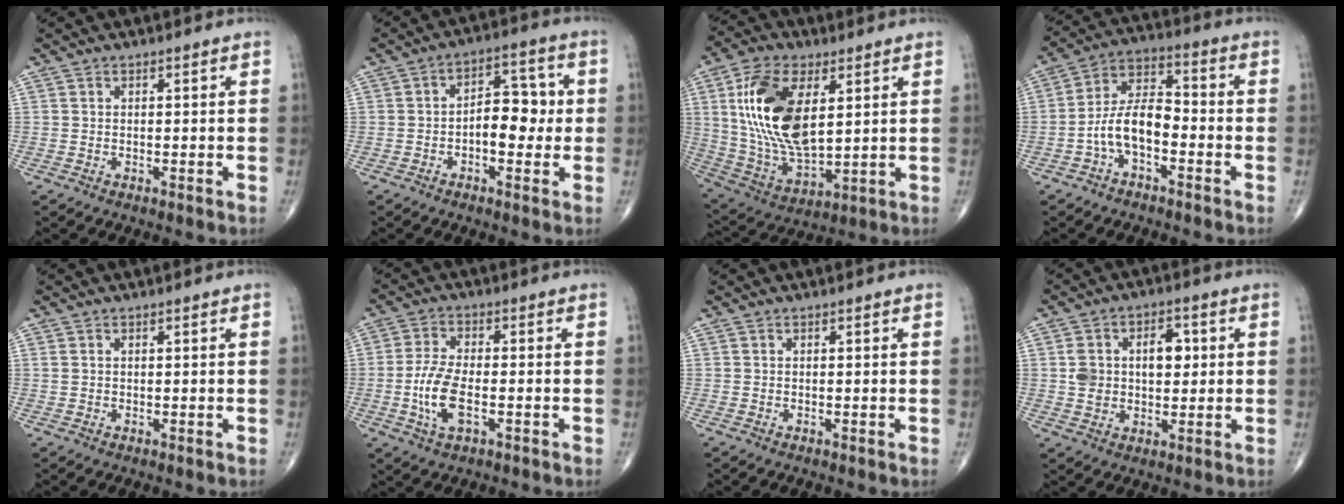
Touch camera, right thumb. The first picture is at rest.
{"total": 8.4, "force": [-0.7, 4.8, 6.8], "torque": [-0.074, 0.024, -0.016]}
{"total": 19.4, "force": [5.0, 9.8, 16.0], "torque": [-0.308, -0.020, 0.100]}
{"total": 9.5, "force": [-3.1, 4.8, 7.5], "torque": [-0.137, 0.045, -0.066]}
{"total": 0.7, "force": [0.3, 0.4, 0.5], "torque": [-0.016, 0.011, 0.011]}
{"total": 8.2, "force": [-2.0, 3.7, 7.0], "torque": [-0.152, 0.007, -0.039]}
{"total": 0.0}
{"total": 9.2, "force": [1.4, 6.1, 6.7], "torque": [-0.089, 0.010, 0.028]}